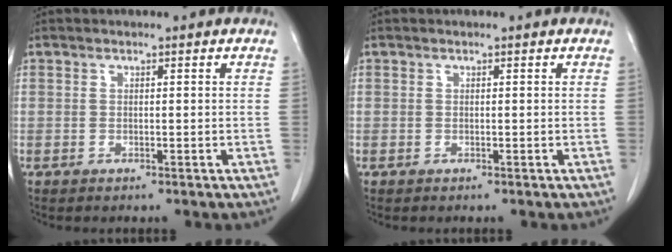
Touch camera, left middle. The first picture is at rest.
{"total": 0.0}